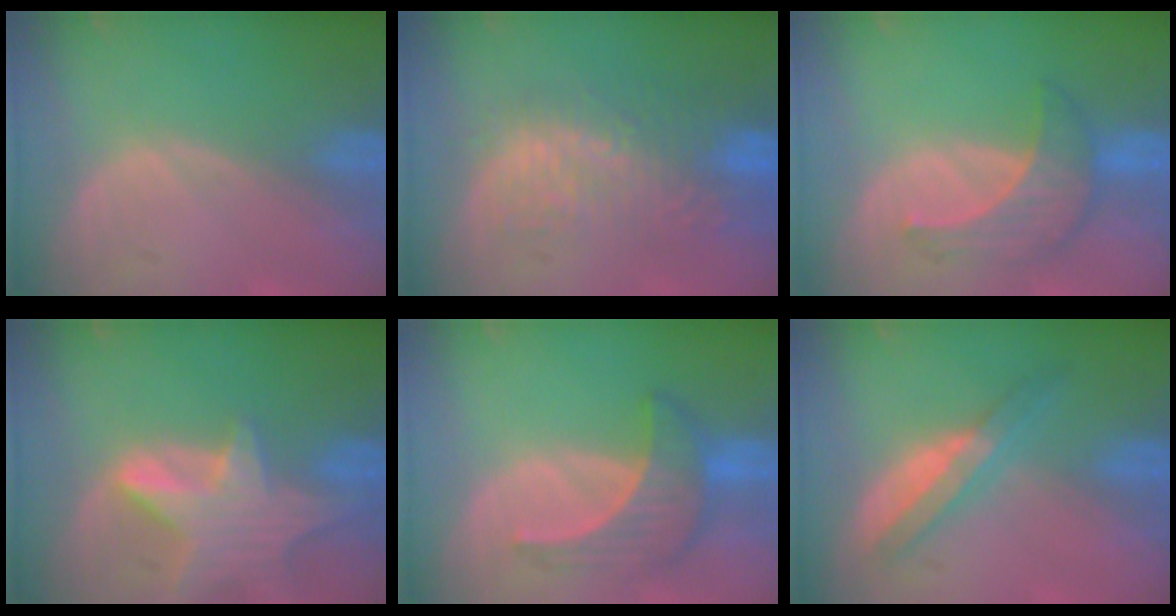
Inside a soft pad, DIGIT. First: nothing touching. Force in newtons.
{"total": 10.8, "press": 9.7, "slide": 4.9}
{"total": 5.8, "press": 5.8, "slide": 0.6}
{"total": 8.3, "press": 7.4, "slide": 3.8}
{"total": 7.0, "press": 6.6, "slide": 2.2}
{"total": 5.2, "press": 5.0, "slide": 1.5}